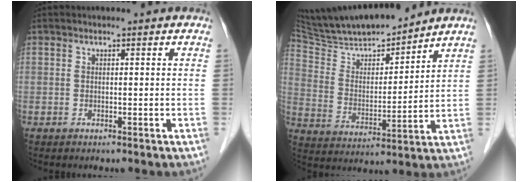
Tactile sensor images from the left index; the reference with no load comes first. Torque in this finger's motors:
{"motor_torque": [-0.57, -0.96, 0.16, 0.04]}